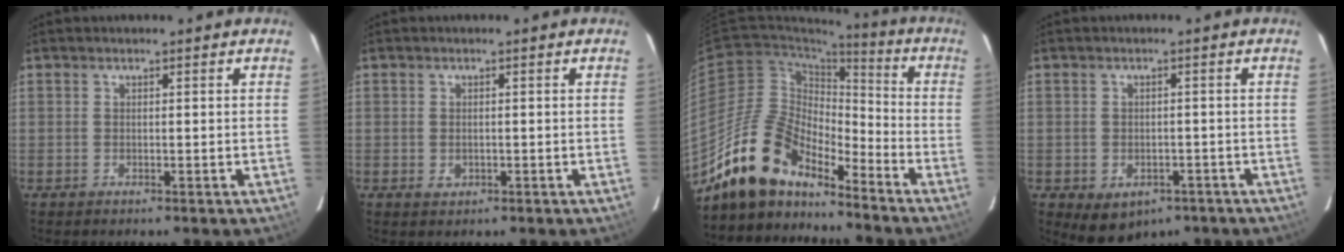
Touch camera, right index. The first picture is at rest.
{"total": 1.4, "force": [-0.2, 1.2, 0.7], "torque": [-0.011, 0.000, -0.002]}
{"total": 15.6, "force": [-13.3, 5.6, 5.8], "torque": [-0.119, 0.016, -0.247]}
{"total": 6.8, "force": [-3.8, 4.9, 2.8], "torque": [-0.052, -0.002, -0.033]}